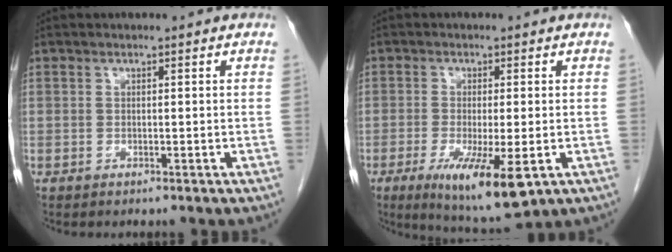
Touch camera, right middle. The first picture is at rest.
{"total": 10.4, "force": [-4.2, 2.0, 9.3], "torque": [-0.157, -0.030, -0.061]}